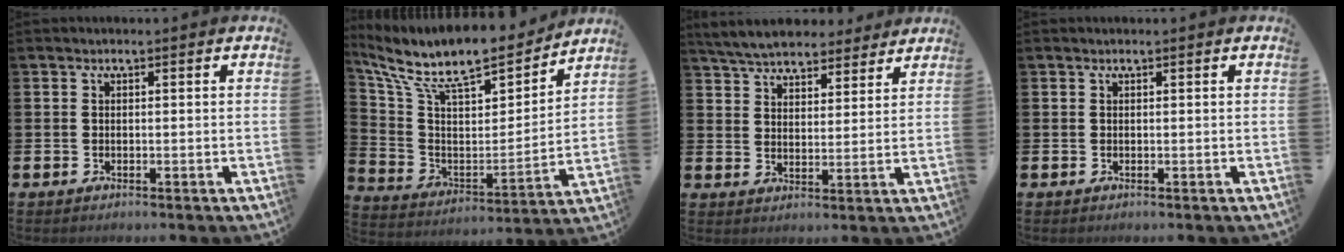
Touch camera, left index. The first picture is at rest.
{"total": 10.4, "force": [9.2, 2.8, 4.1], "torque": [-0.114, -0.070, 0.153]}
{"total": 6.7, "force": [6.4, 1.5, 1.6], "torque": [-0.045, -0.027, 0.115]}
{"total": 0.0}